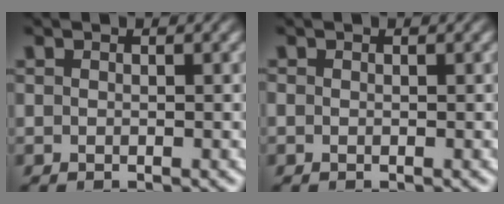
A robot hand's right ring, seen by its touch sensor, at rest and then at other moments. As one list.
[{"total": 0.5, "force": [-0.2, 0.5, 0.2], "torque": [-0.007, -0.005, -0.002]}]